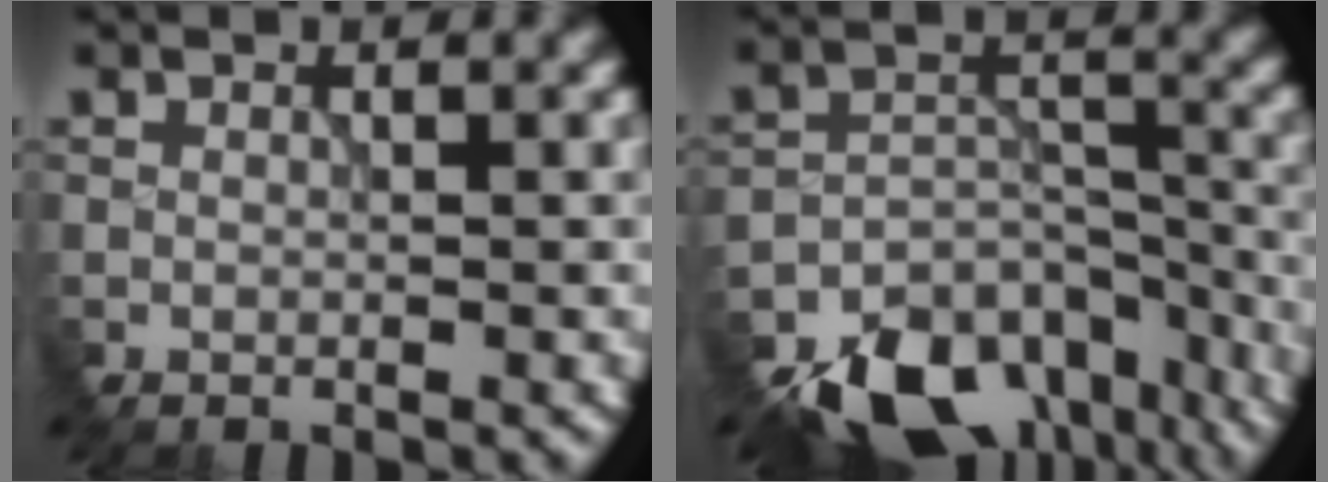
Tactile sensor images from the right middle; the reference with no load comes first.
{"total": 12.5, "force": [-10.2, 5.5, 4.7], "torque": [-0.081, -0.009, -0.147]}